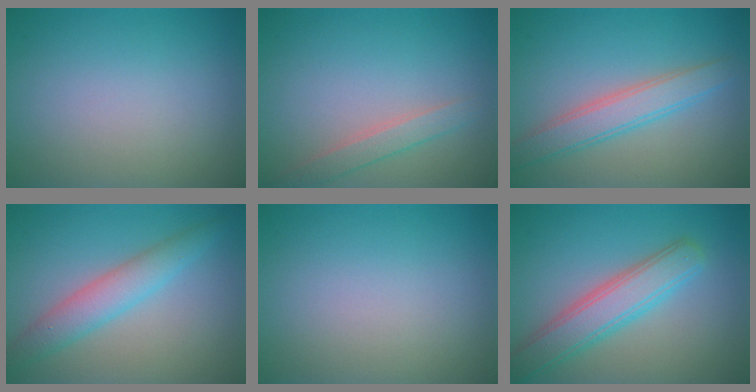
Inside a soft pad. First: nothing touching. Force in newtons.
{"total": 1.9, "press": 1.9, "slide": 0.0}
{"total": 3.6, "press": 3.5, "slide": 0.2}
{"total": 3.6, "press": 3.6, "slide": 0.0}
{"total": 0.0}
{"total": 5.0, "press": 4.9, "slide": 0.3}